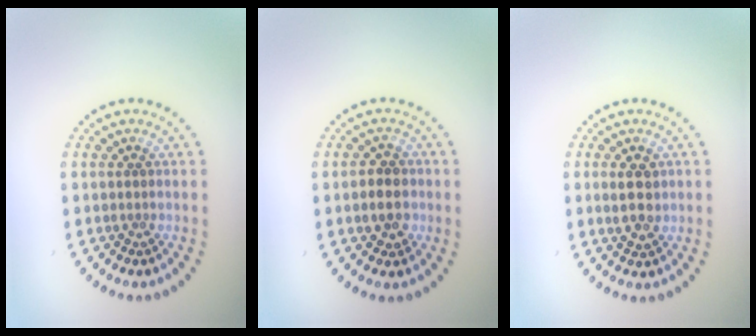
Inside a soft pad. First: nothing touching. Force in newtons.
{"total": 2.8, "press": 2.7, "slide": 0.6}
{"total": 2.6, "press": 2.5, "slide": 0.6}